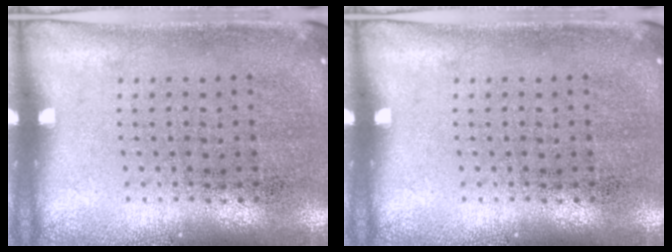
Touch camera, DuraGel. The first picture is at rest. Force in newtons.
{"total": 0.0}